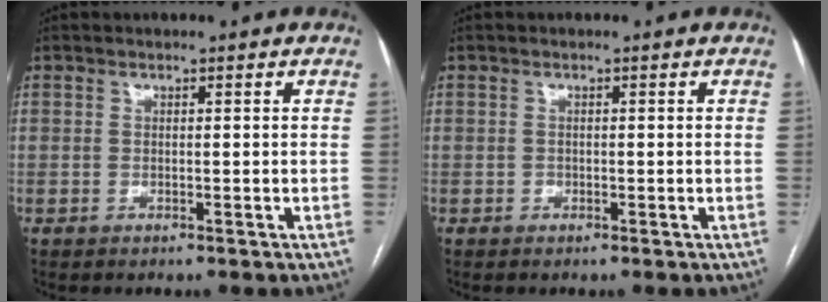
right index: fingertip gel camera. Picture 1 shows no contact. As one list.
[{"total": 0.5, "force": [-0.3, 0.5, 0.1], "torque": [-0.004, 0.003, -0.005]}]